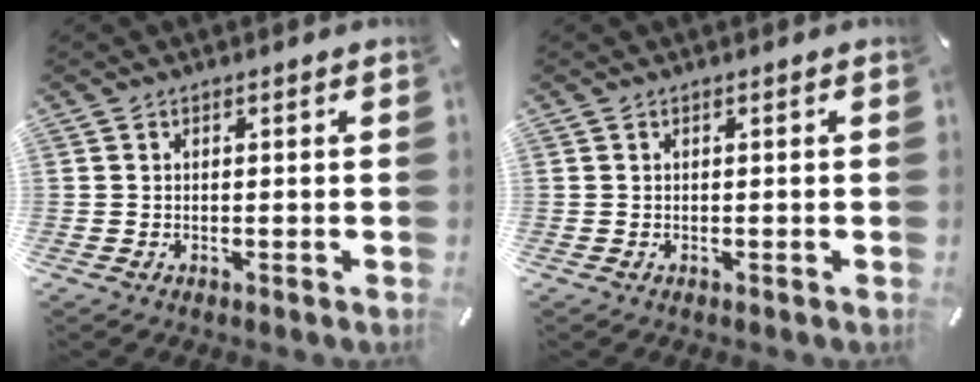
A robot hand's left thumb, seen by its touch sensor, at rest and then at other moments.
{"total": 0.0}